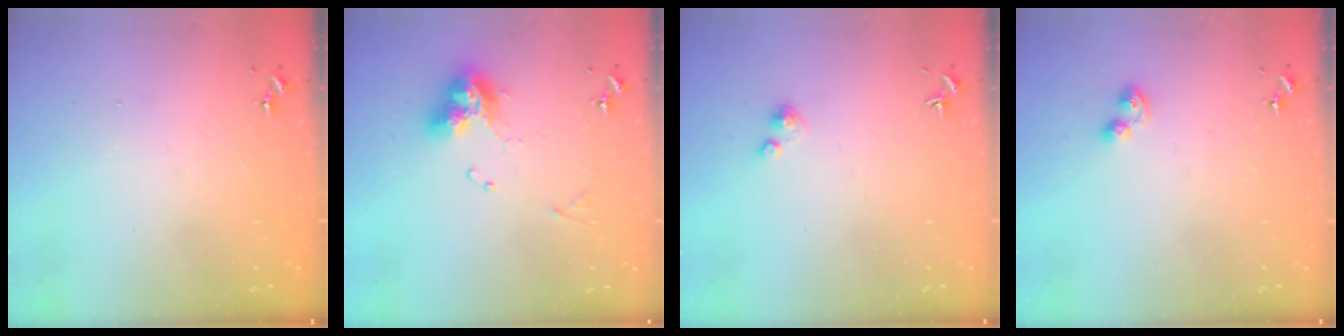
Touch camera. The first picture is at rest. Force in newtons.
{"total": 11.7, "press": 11.7, "slide": 1.2}
{"total": 2.8, "press": 2.8, "slide": 0.3}
{"total": 4.0, "press": 4.0, "slide": 0.5}